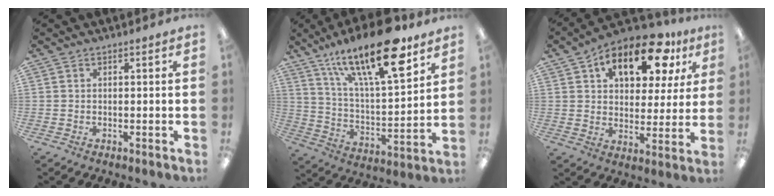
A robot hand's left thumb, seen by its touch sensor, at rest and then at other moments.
{"total": 23.1, "force": [14.8, 7.7, 16.0], "torque": [-0.251, -0.085, 0.245]}
{"total": 16.5, "force": [9.8, 8.4, 10.2], "torque": [-0.154, -0.041, 0.165]}